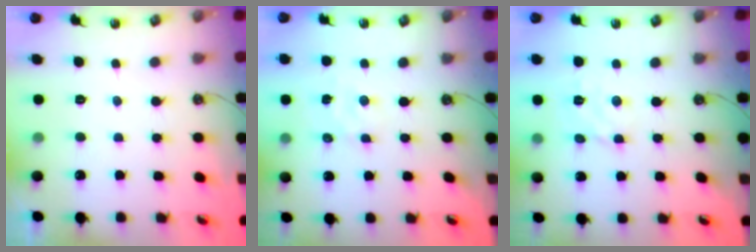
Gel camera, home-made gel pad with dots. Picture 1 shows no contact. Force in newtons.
{"total": 2.2, "press": 2.2, "slide": 0.3}
{"total": 2.9, "press": 2.8, "slide": 0.3}